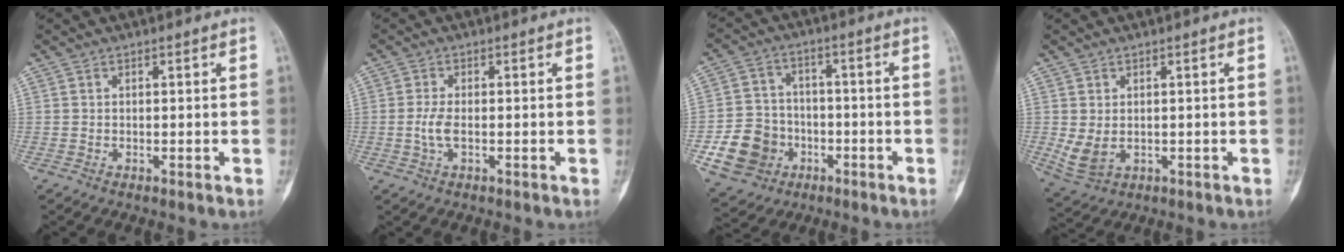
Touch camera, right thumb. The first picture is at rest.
{"total": 2.9, "force": [-0.5, 1.1, 2.6], "torque": [-0.061, -0.001, -0.010]}
{"total": 11.4, "force": [-3.8, 9.9, 4.1], "torque": [-0.053, 0.026, -0.058]}
{"total": 4.5, "force": [0.0, 3.2, 3.3], "torque": [-0.068, -0.005, 0.018]}